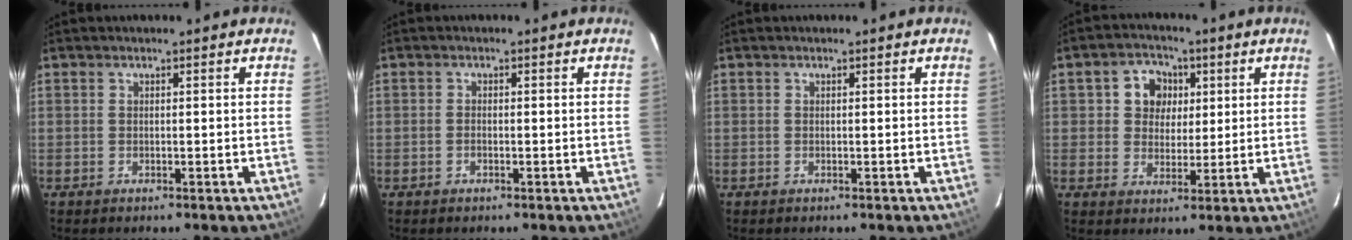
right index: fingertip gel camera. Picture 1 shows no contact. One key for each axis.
{"total": 1.0, "fx": -0.5, "fy": 0.5, "fz": 0.7, "tx": -0.015, "ty": 0.002, "tz": -0.010}
{"total": 0.0}
{"total": 7.1, "fx": 1.8, "fy": 6.2, "fz": 2.9, "tx": -0.054, "ty": 0.018, "tz": 0.030}